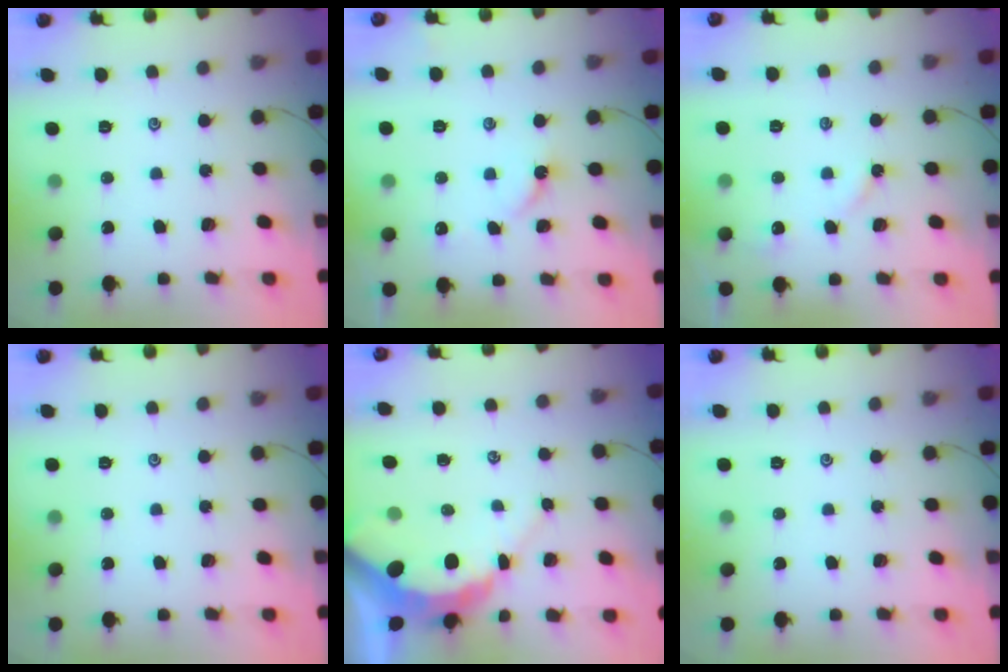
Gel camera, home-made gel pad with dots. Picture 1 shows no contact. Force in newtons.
{"total": 3.1, "press": 3.1, "slide": 0.4}
{"total": 5.1, "press": 5.1, "slide": 0.4}
{"total": 0.0}
{"total": 7.9, "press": 7.8, "slide": 0.9}
{"total": 0.0}